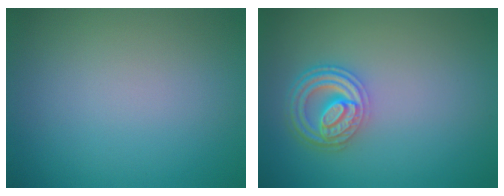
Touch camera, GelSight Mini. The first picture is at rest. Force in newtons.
{"total": 4.5, "press": 3.5, "slide": 2.7}